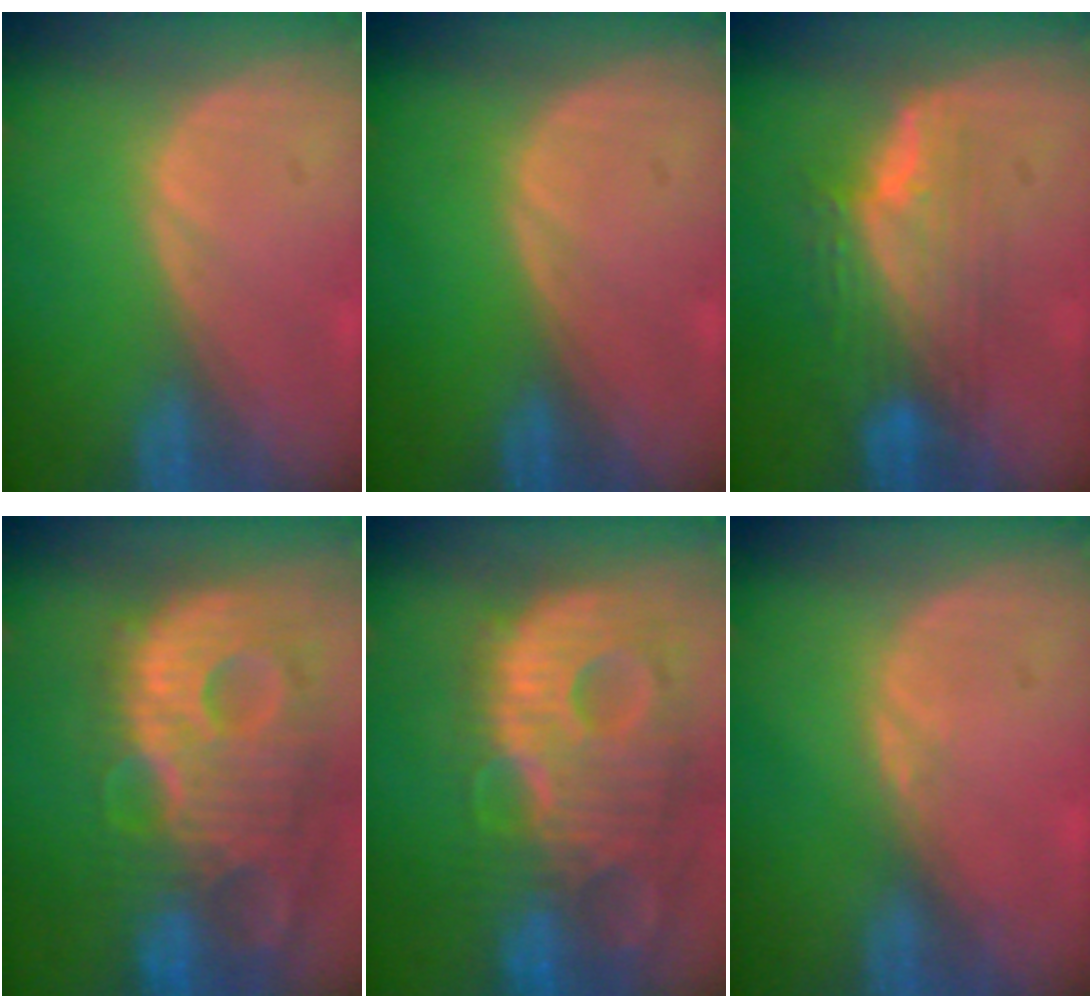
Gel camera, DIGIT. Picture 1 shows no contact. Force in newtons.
{"total": 0.0}
{"total": 7.5, "press": 7.1, "slide": 2.6}
{"total": 13.8, "press": 12.0, "slide": 6.8}
{"total": 13.9, "press": 12.0, "slide": 7.1}
{"total": 0.9, "press": 0.8, "slide": 0.3}